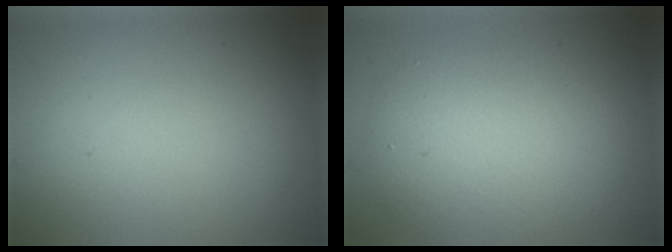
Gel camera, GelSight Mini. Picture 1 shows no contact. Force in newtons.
{"total": 6.0, "press": 6.0, "slide": 0.3}